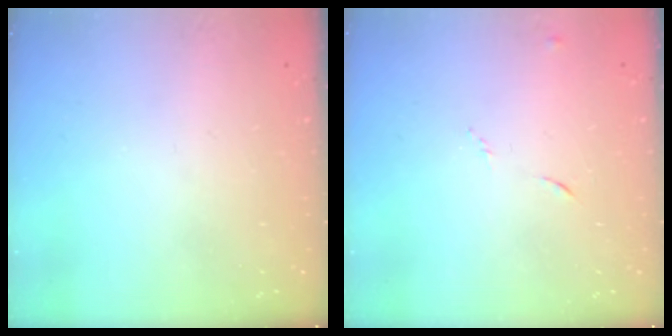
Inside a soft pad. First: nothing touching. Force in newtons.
{"total": 5.2, "press": 5.1, "slide": 0.6}